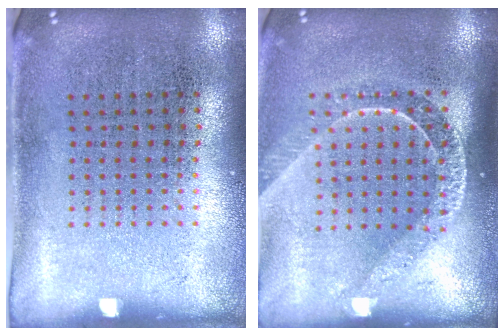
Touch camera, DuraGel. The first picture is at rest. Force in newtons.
{"total": 1.8, "press": 1.5, "slide": 1.0}